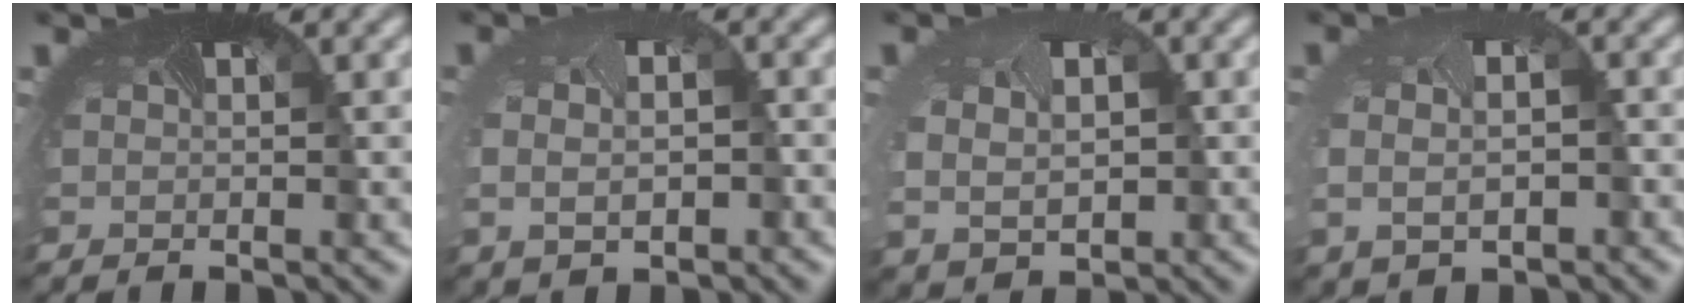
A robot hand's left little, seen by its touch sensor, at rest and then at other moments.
{"total": 4.1, "force": [-0.6, 2.9, 2.9], "torque": [-0.052, -0.007, -0.003]}
{"total": 5.2, "force": [0.0, 4.2, 3.2], "torque": [-0.057, -0.012, 0.001]}
{"total": 4.3, "force": [-0.7, 3.1, 2.9], "torque": [-0.059, -0.010, -0.001]}